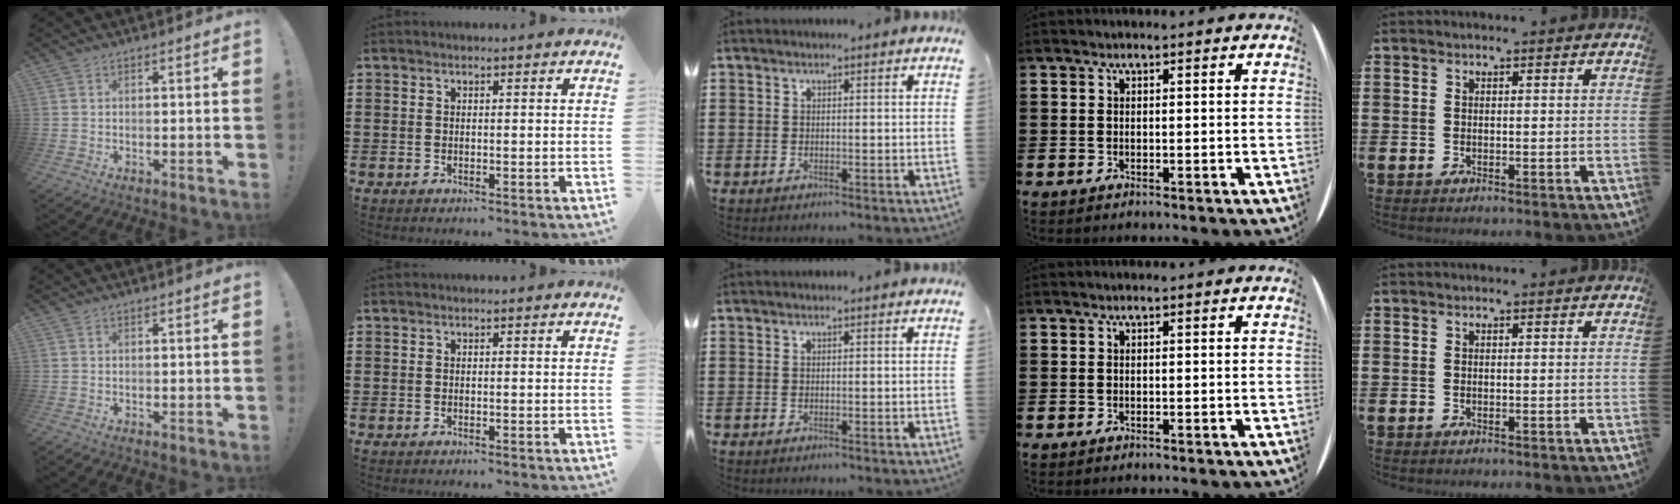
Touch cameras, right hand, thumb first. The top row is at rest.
{}